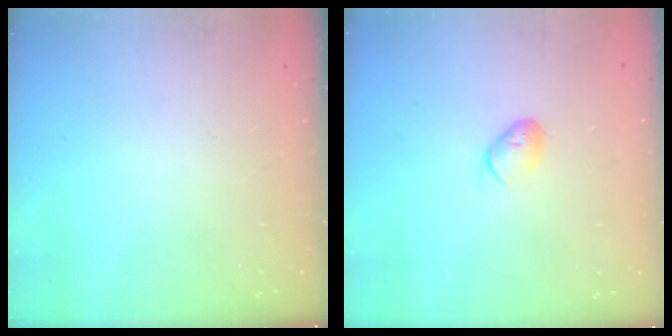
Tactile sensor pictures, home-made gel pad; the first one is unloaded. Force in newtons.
{"total": 6.4, "press": 6.3, "slide": 1.2}